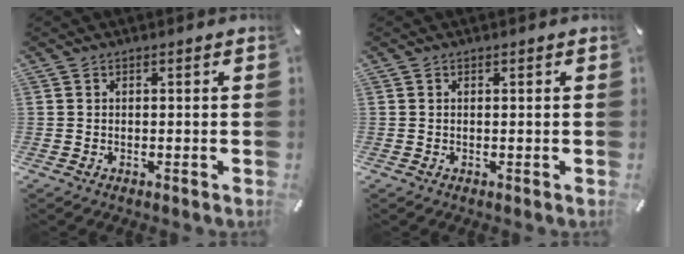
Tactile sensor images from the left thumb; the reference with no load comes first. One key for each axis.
{"total": 0.0}